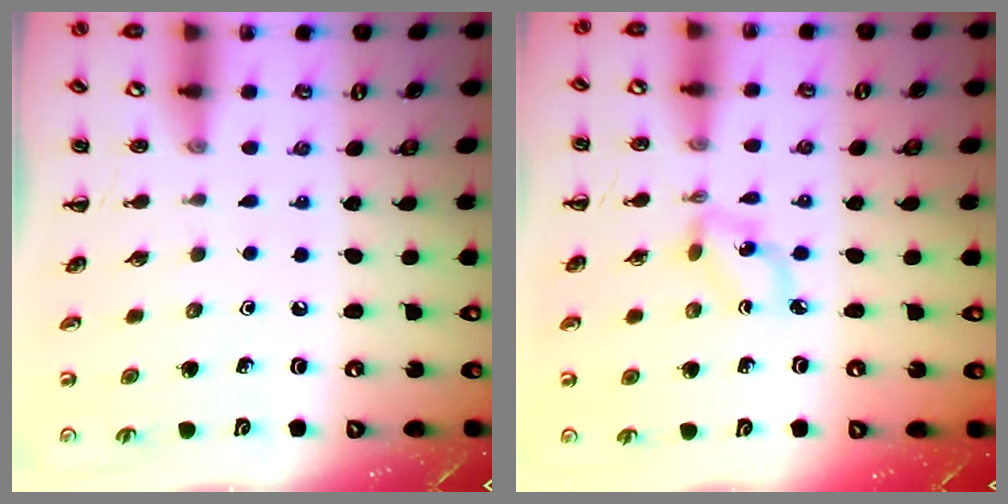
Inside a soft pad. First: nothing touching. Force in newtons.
{"total": 2.8, "press": 2.7, "slide": 0.8}